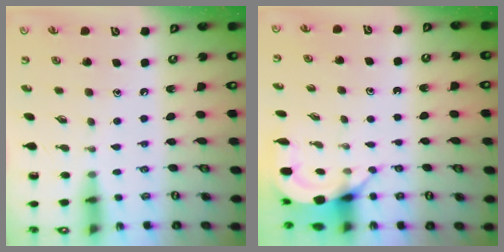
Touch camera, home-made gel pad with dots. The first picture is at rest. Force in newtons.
{"total": 3.8, "press": 3.7, "slide": 0.3}